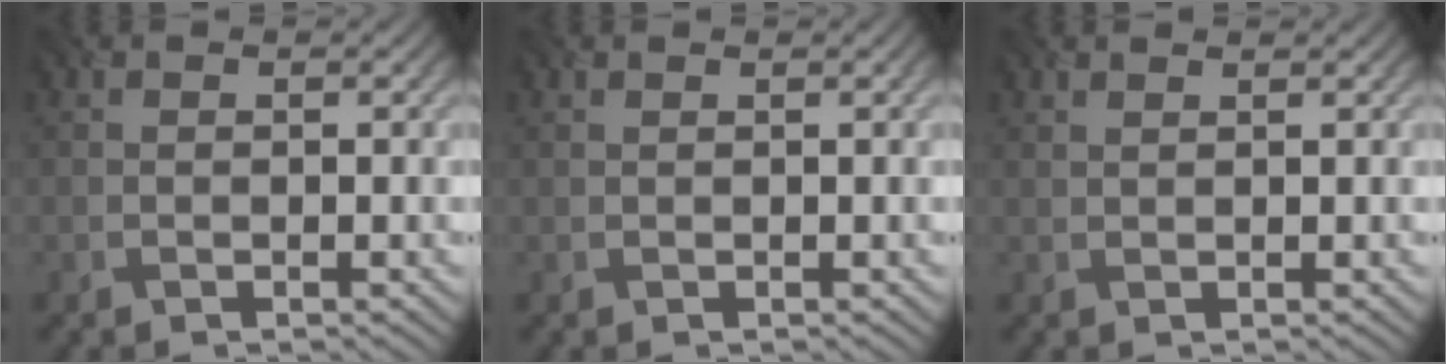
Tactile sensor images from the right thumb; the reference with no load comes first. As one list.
[{"total": 0.6, "force": [0.4, 0.0, 0.4], "torque": [-0.009, 0.005, 0.006]}, {"total": 0.9, "force": [0.9, 0.0, 0.3], "torque": [-0.011, 0.000, 0.015]}]